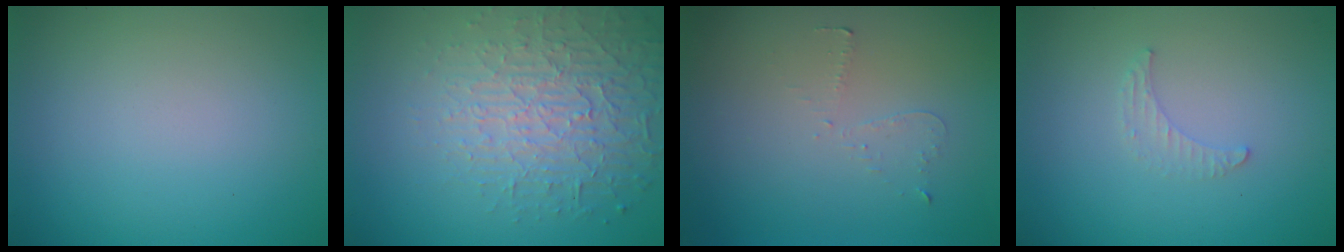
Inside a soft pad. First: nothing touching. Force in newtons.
{"total": 4.6, "press": 4.1, "slide": 2.2}
{"total": 0.7, "press": 0.6, "slide": 0.4}
{"total": 1.1, "press": 1.1, "slide": 0.3}